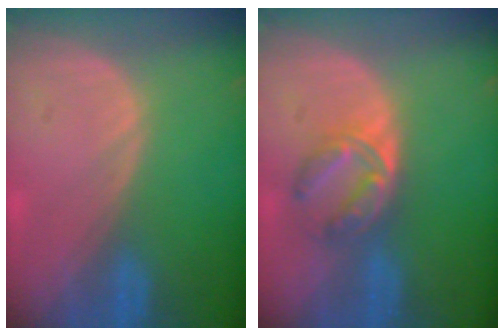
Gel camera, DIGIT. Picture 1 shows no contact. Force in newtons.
{"total": 5.7, "press": 5.4, "slide": 1.6}